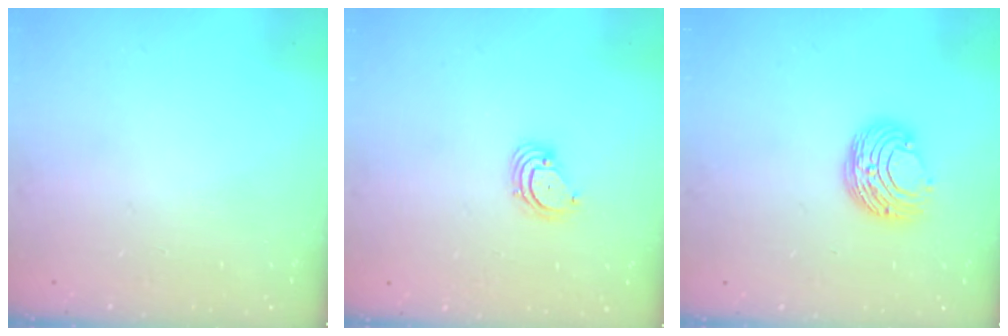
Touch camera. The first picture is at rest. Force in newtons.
{"total": 3.6, "press": 3.6, "slide": 0.3}
{"total": 9.5, "press": 9.5, "slide": 0.6}